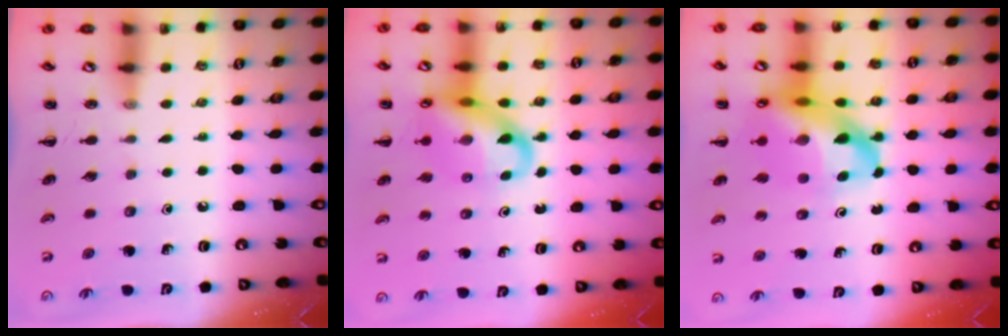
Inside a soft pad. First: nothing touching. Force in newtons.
{"total": 16.7, "press": 16.3, "slide": 3.4}
{"total": 19.6, "press": 19.0, "slide": 4.7}